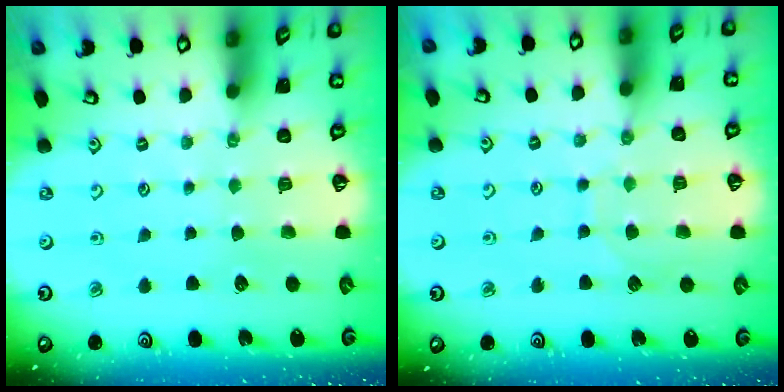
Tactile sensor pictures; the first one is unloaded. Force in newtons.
{"total": 6.2, "press": 6.1, "slide": 0.5}